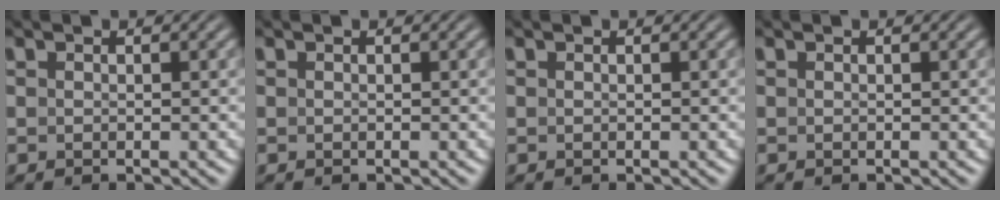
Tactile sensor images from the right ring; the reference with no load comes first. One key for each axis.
{"total": 0.0}
{"total": 0.0}
{"total": 0.0}